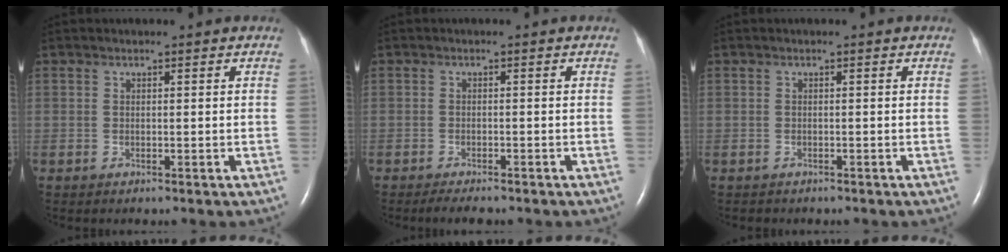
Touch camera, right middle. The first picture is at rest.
{"total": 2.5, "force": [-2.1, 0.5, 1.2], "torque": [-0.027, -0.006, -0.028]}
{"total": 1.5, "force": [-1.3, 0.7, 0.3], "torque": [-0.018, -0.001, -0.012]}